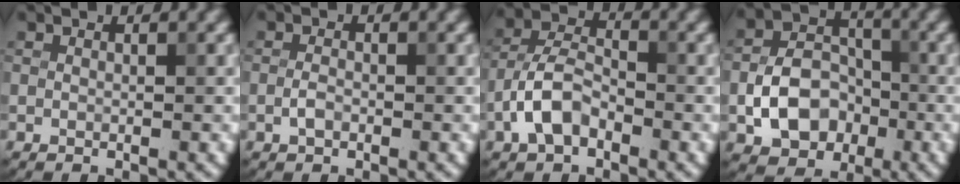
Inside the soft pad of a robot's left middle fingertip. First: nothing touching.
{"total": 1.2, "force": [-0.4, 0.7, 0.9], "torque": [-0.019, 0.001, -0.011]}
{"total": 4.4, "force": [-2.2, 2.5, 2.9], "torque": [-0.058, 0.012, -0.050]}
{"total": 6.5, "force": [-2.0, 4.8, 4.0], "torque": [-0.068, -0.002, -0.032]}